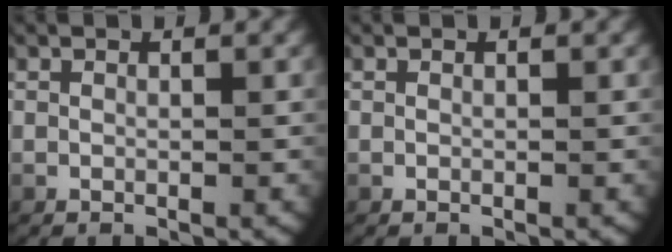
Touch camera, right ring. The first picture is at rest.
{"total": 0.0}